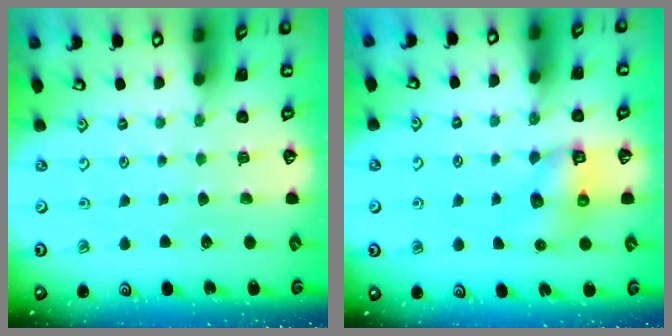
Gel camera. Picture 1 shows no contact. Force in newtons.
{"total": 6.4, "press": 6.4, "slide": 0.7}